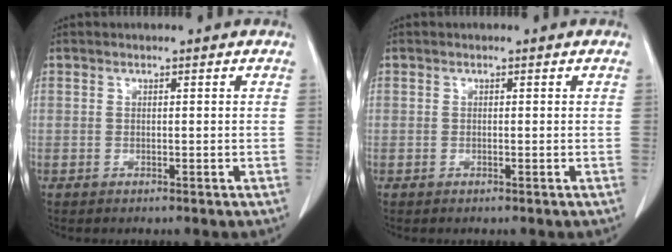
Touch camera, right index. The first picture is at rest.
{"total": 0.0}